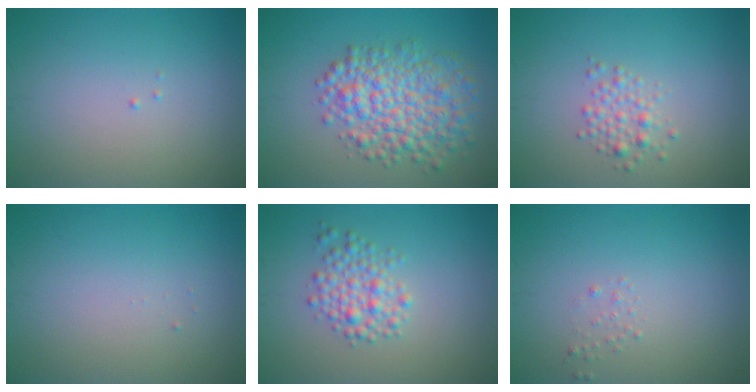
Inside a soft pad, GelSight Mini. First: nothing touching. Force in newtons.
{"total": 6.8, "press": 6.8, "slide": 0.1}
{"total": 1.9, "press": 1.9, "slide": 0.1}
{"total": 0.0}
{"total": 2.8, "press": 2.8, "slide": 0.1}
{"total": 0.6, "press": 0.6, "slide": 0.0}